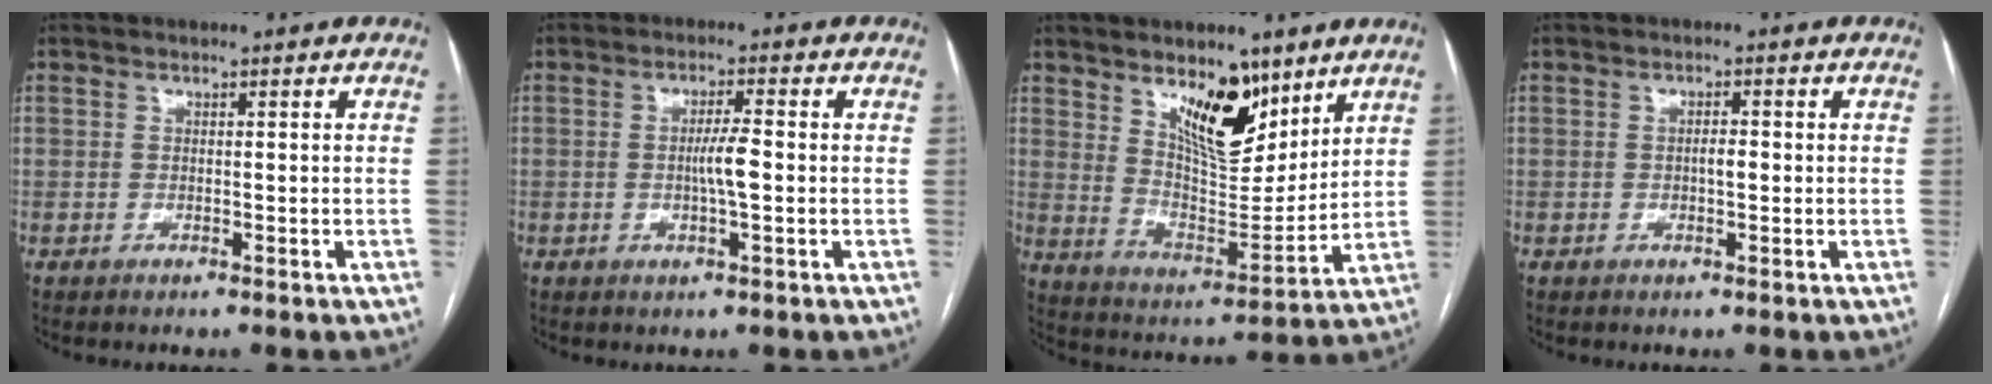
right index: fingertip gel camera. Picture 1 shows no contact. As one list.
[{"total": 3.9, "force": [-0.4, 0.2, 3.9], "torque": [-0.071, -0.002, -0.007]}, {"total": 12.2, "force": [7.6, 4.6, 8.5], "torque": [-0.139, -0.010, 0.140]}, {"total": 1.7, "force": [-0.2, 0.5, 1.6], "torque": [-0.029, 0.003, -0.003]}]